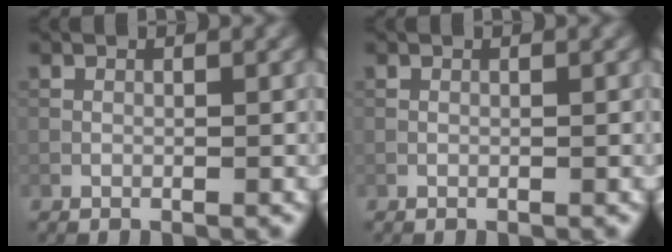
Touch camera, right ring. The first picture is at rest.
{"total": 0.0}